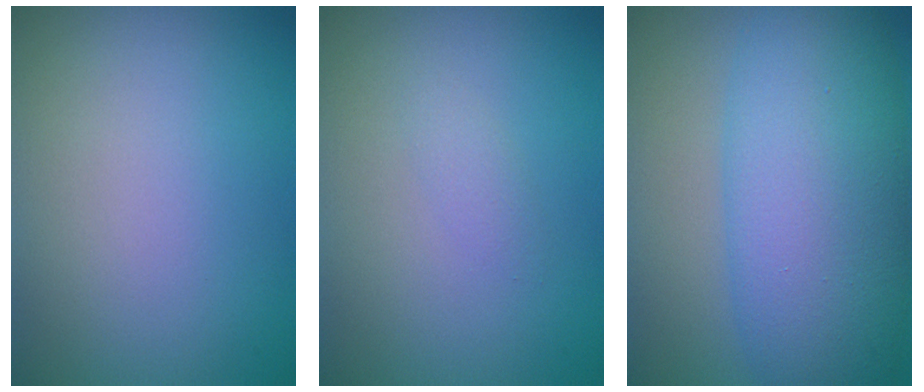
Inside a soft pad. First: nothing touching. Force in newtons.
{"total": 0.8, "press": 0.8, "slide": 0.1}
{"total": 10.1, "press": 10.1, "slide": 0.2}